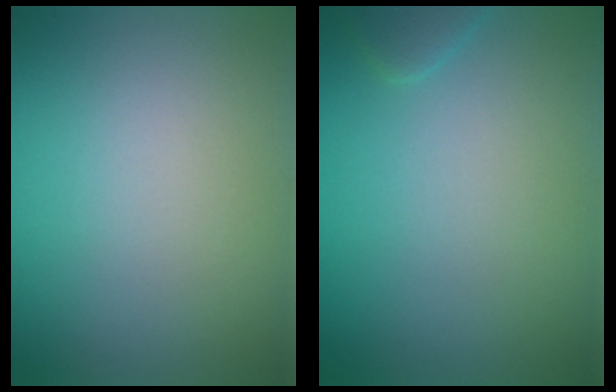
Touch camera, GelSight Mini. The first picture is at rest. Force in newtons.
{"total": 1.4, "press": 1.4, "slide": 0.1}